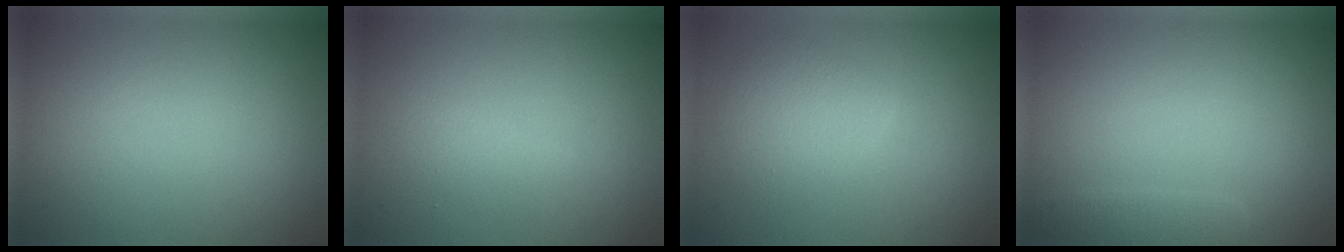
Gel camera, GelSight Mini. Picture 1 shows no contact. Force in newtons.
{"total": 1.6, "press": 1.6, "slide": 0.0}
{"total": 2.9, "press": 2.9, "slide": 0.0}
{"total": 1.5, "press": 1.5, "slide": 0.2}